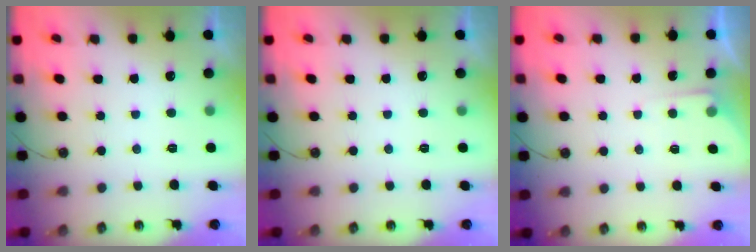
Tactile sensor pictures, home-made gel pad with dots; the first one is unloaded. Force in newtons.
{"total": 0.0}
{"total": 3.7, "press": 3.6, "slide": 0.5}